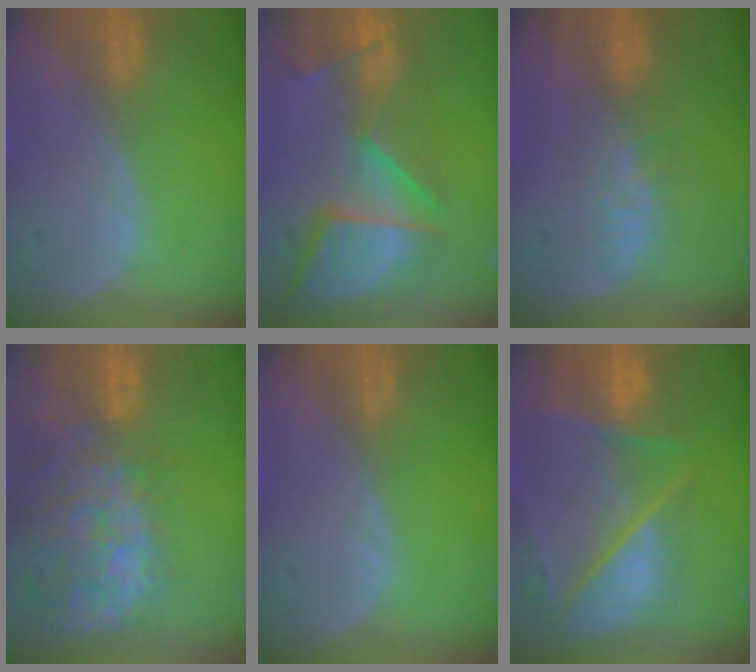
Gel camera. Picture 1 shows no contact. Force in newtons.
{"total": 13.6, "press": 11.2, "slide": 7.8}
{"total": 4.9, "press": 4.3, "slide": 2.2}
{"total": 14.1, "press": 11.6, "slide": 8.1}
{"total": 0.0}
{"total": 10.4, "press": 8.6, "slide": 5.7}